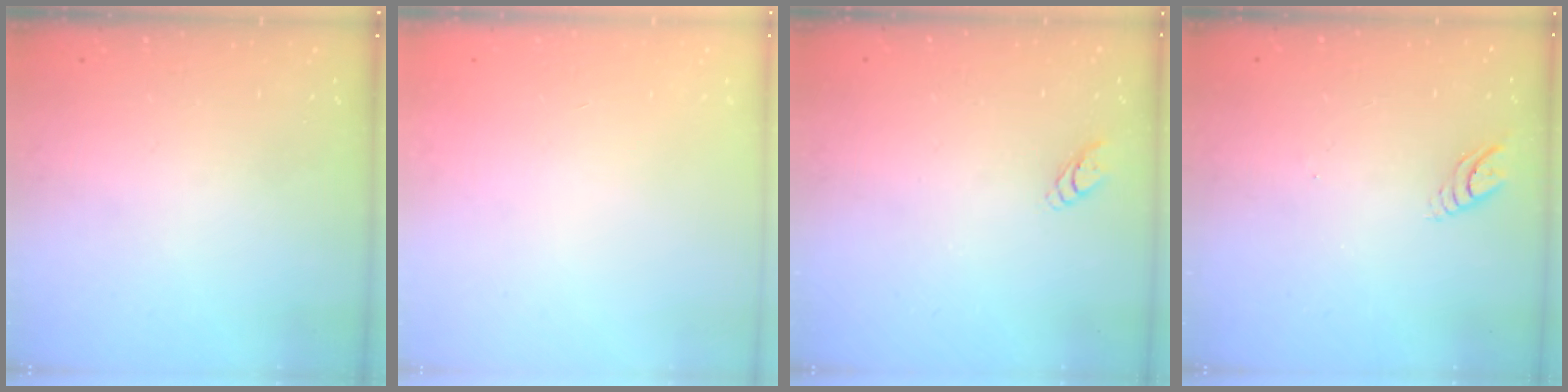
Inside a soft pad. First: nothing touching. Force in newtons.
{"total": 0.0}
{"total": 2.8, "press": 2.8, "slide": 0.3}
{"total": 4.1, "press": 4.1, "slide": 0.5}